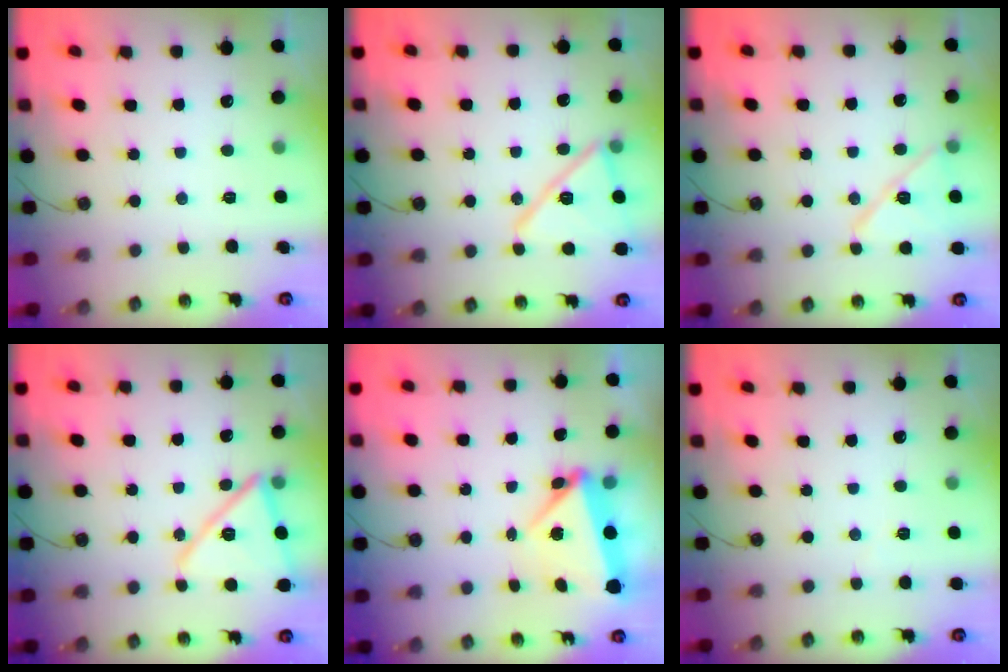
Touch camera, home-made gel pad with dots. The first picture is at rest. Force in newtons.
{"total": 15.4, "press": 15.4, "slide": 0.5}
{"total": 12.3, "press": 12.2, "slide": 1.3}
{"total": 15.0, "press": 15.0, "slide": 1.3}
{"total": 5.9, "press": 5.9, "slide": 0.6}
{"total": 1.6, "press": 1.4, "slide": 0.6}